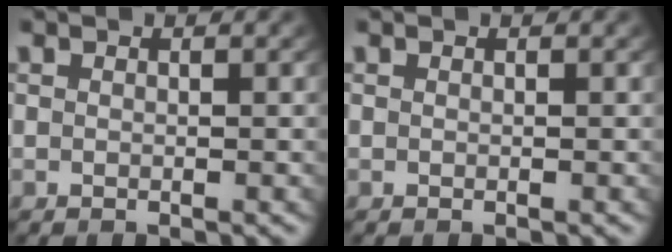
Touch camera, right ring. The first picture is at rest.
{"total": 0.0}